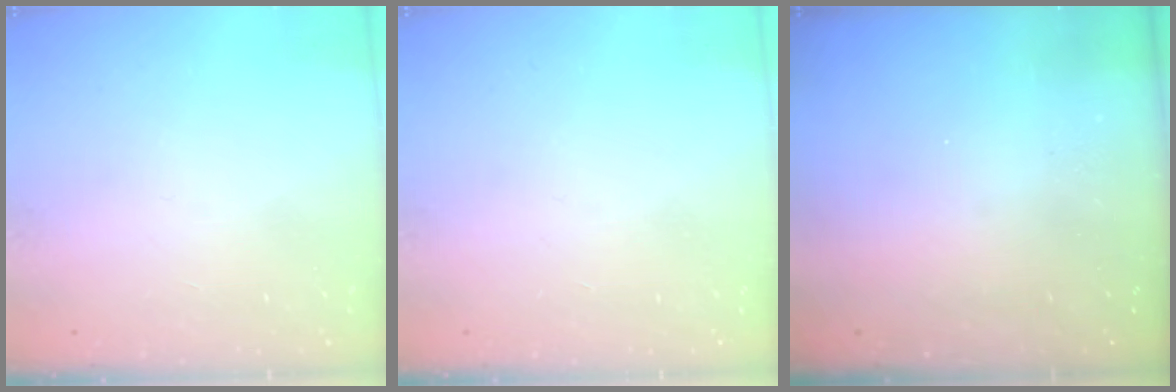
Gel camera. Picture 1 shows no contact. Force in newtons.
{"total": 0.0}
{"total": 0.0}